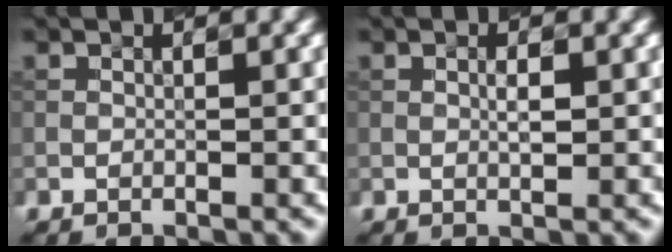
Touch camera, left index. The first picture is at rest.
{"total": 1.2, "force": [0.1, 0.3, 1.2], "torque": [-0.023, 0.001, 0.002]}